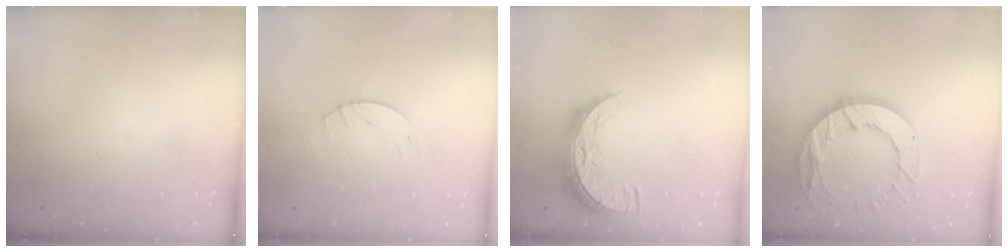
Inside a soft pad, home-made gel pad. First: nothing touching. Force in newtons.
{"total": 2.8, "press": 2.8, "slide": 0.4}
{"total": 9.9, "press": 9.9, "slide": 0.7}
{"total": 16.6, "press": 16.6, "slide": 1.5}